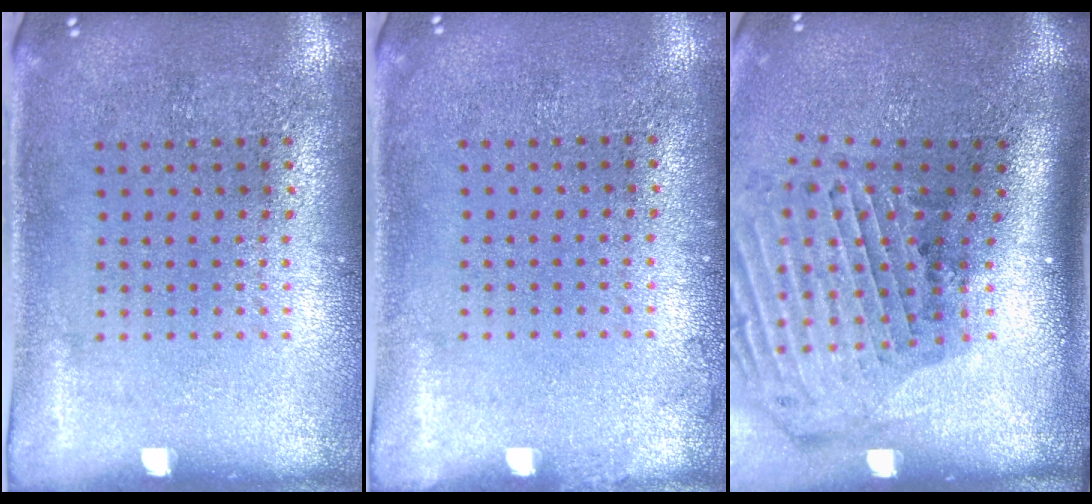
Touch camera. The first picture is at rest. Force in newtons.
{"total": 0.6, "press": 0.5, "slide": 0.1}
{"total": 3.0, "press": 2.2, "slide": 2.1}